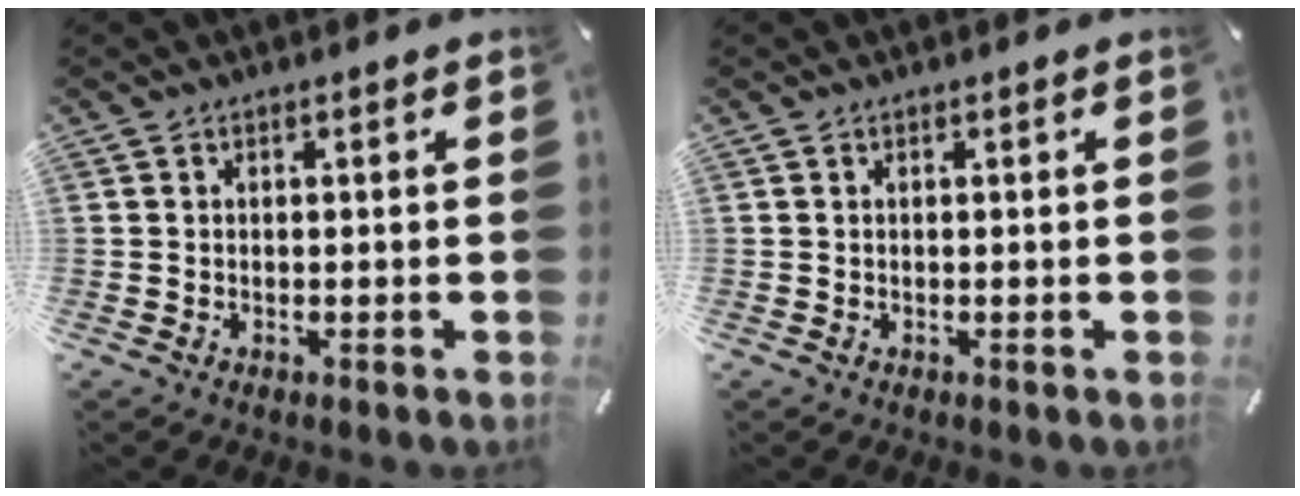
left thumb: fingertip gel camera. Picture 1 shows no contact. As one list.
[{"total": 0.0}]